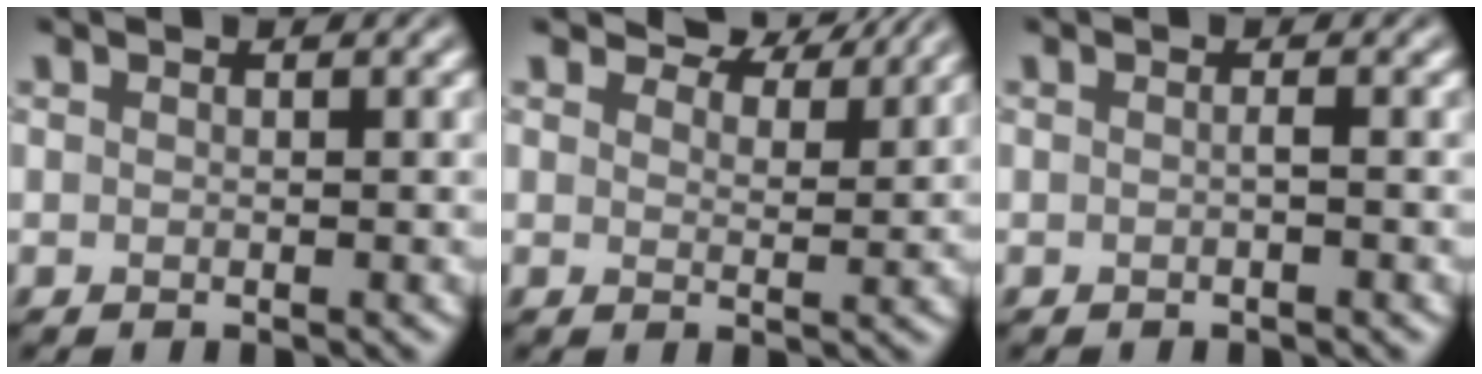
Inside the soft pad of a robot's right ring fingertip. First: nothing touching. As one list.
[{"total": 4.6, "force": [4.1, 1.2, 1.6], "torque": [-0.031, 0.000, 0.053]}, {"total": 0.6, "force": [-0.2, 0.1, 0.6], "torque": [-0.010, 0.000, -0.004]}]